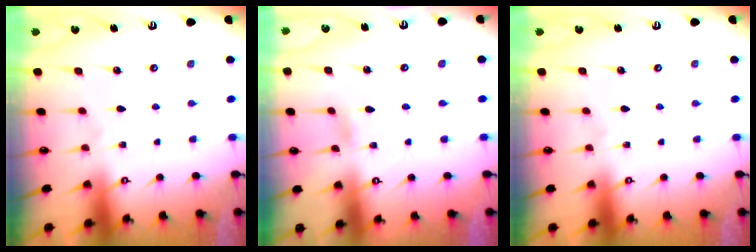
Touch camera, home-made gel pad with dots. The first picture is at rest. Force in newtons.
{"total": 1.2, "press": 1.1, "slide": 0.2}
{"total": 0.0}